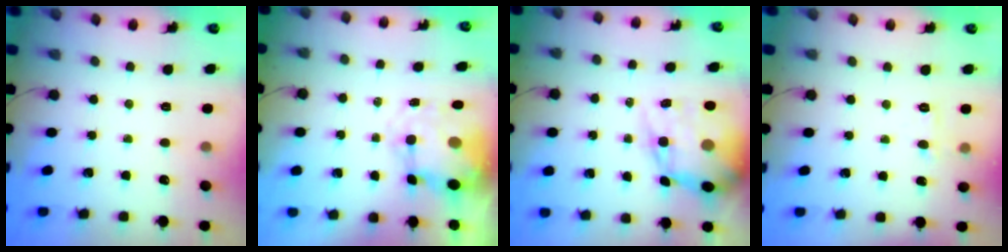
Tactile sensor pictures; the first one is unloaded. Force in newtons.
{"total": 8.2, "press": 8.0, "slide": 1.9}
{"total": 14.1, "press": 13.6, "slide": 3.4}
{"total": 4.7, "press": 4.4, "slide": 1.6}